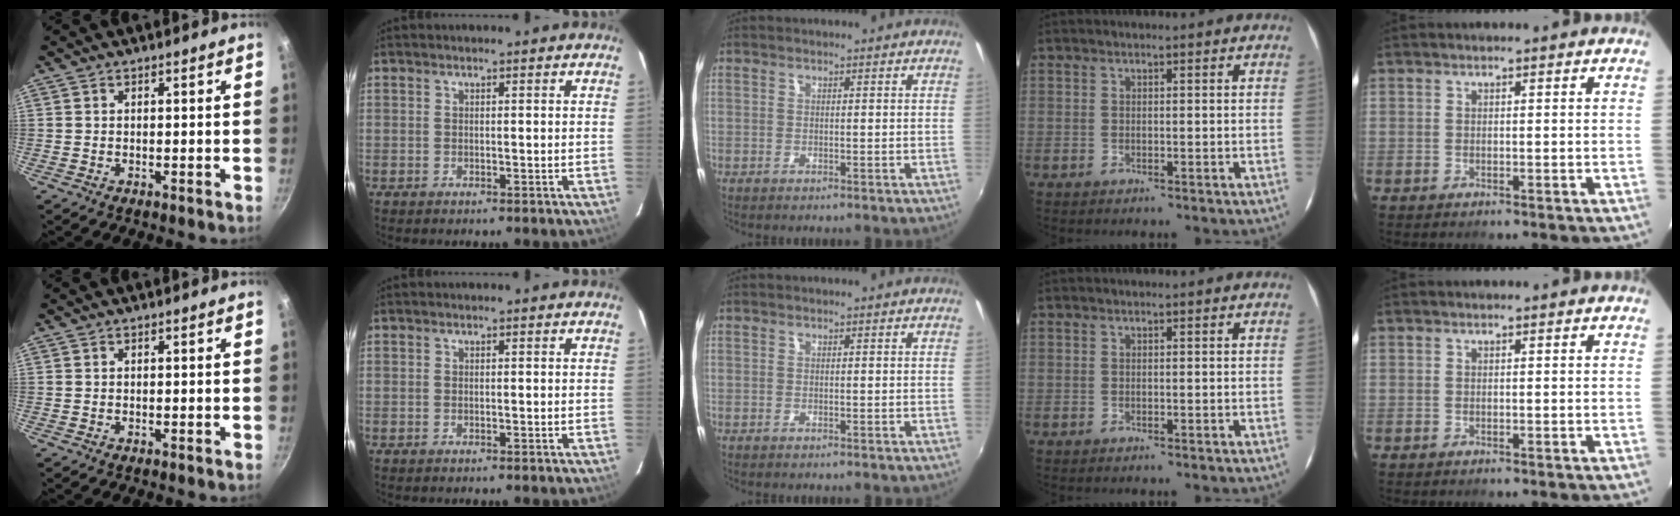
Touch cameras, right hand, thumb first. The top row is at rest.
{}